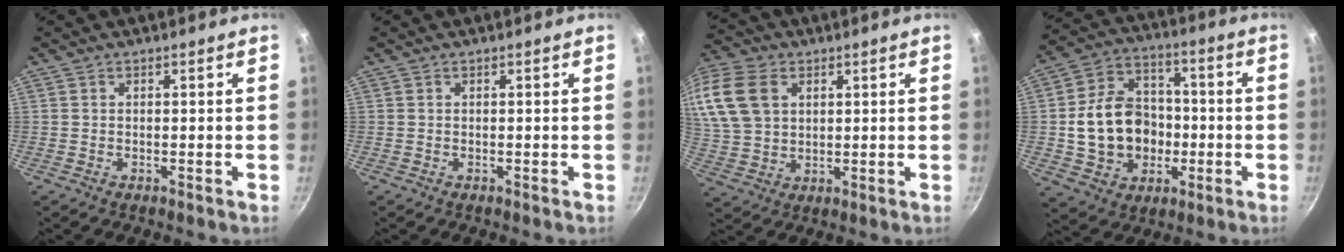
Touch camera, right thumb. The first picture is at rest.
{"total": 0.0}
{"total": 16.3, "force": [5.6, 11.6, 10.0], "torque": [-0.212, 0.002, 0.114]}
{"total": 16.6, "force": [-1.7, 13.4, 9.6], "torque": [-0.138, 0.038, -0.021]}